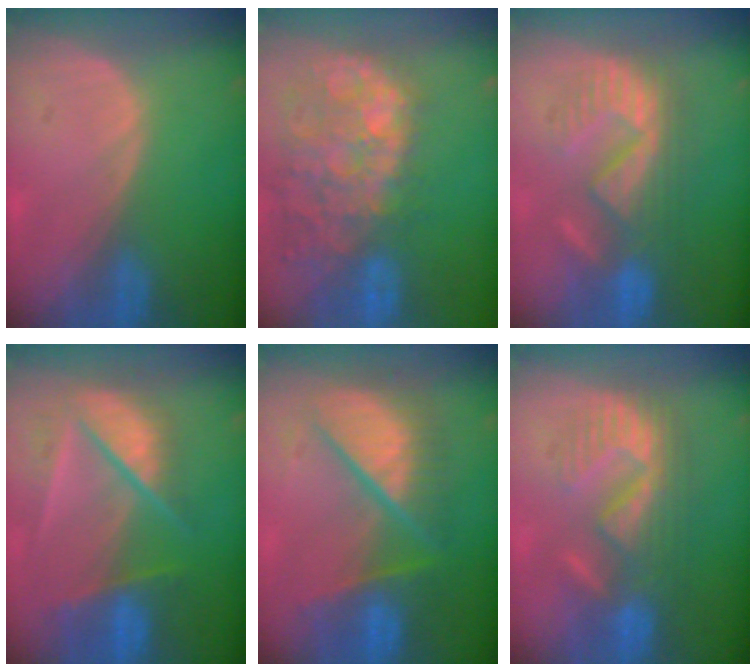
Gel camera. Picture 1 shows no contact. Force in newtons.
{"total": 14.3, "press": 11.7, "slide": 8.2}
{"total": 8.8, "press": 8.7, "slide": 1.5}
{"total": 9.8, "press": 8.2, "slide": 5.3}
{"total": 10.4, "press": 10.3, "slide": 1.3}
{"total": 8.7, "press": 8.6, "slide": 1.5}